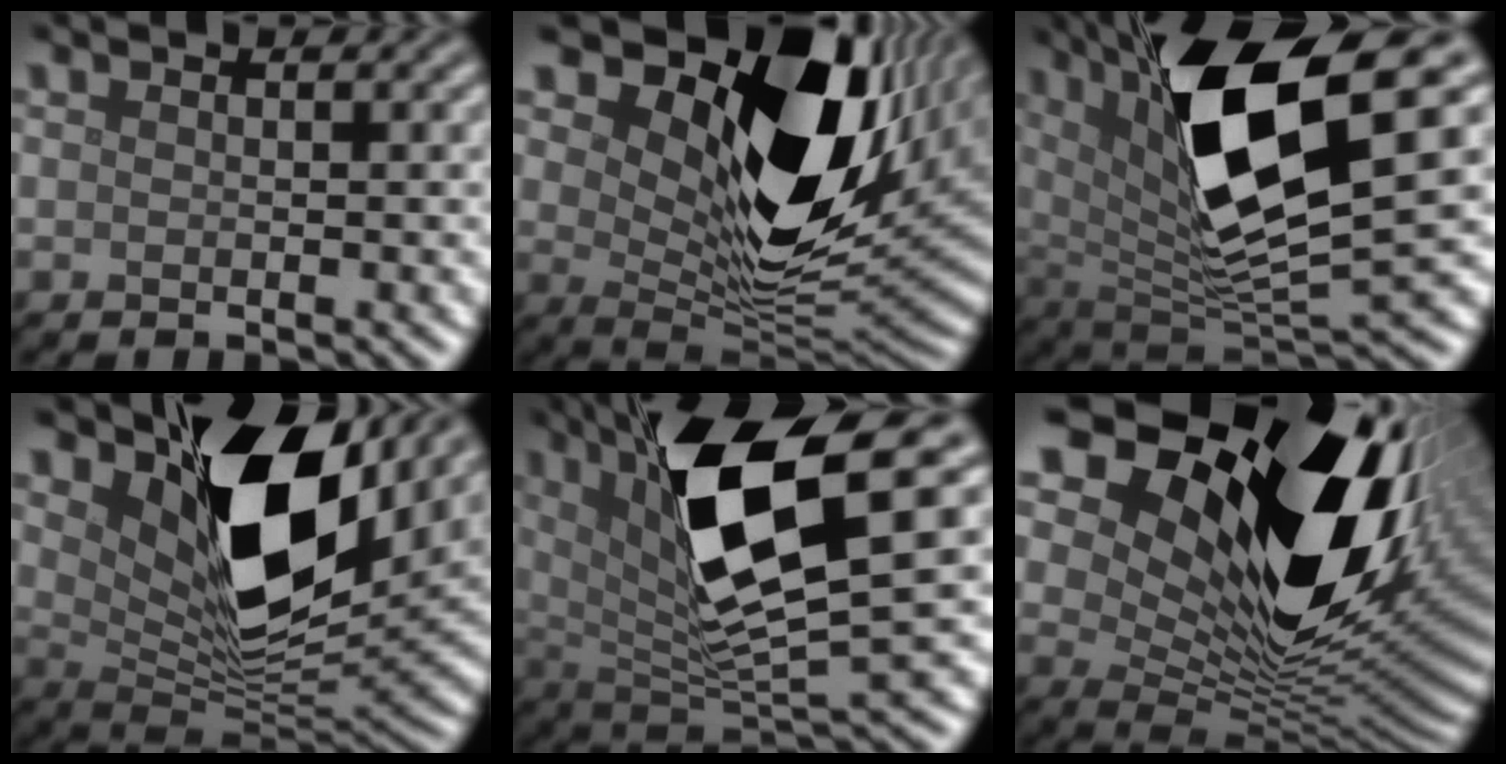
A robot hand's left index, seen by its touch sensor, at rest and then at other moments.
{"total": 14.9, "force": [6.3, 8.0, 10.9], "torque": [-0.162, -0.008, 0.114]}
{"total": 13.0, "force": [4.6, 3.8, 11.5], "torque": [-0.211, -0.005, 0.087]}
{"total": 11.5, "force": [5.2, 5.6, 8.6], "torque": [-0.143, -0.020, 0.105]}
{"total": 11.7, "force": [4.1, 3.1, 10.5], "torque": [-0.184, -0.008, 0.080]}
{"total": 19.5, "force": [8.0, 11.5, 13.6], "torque": [-0.224, 0.011, 0.155]}